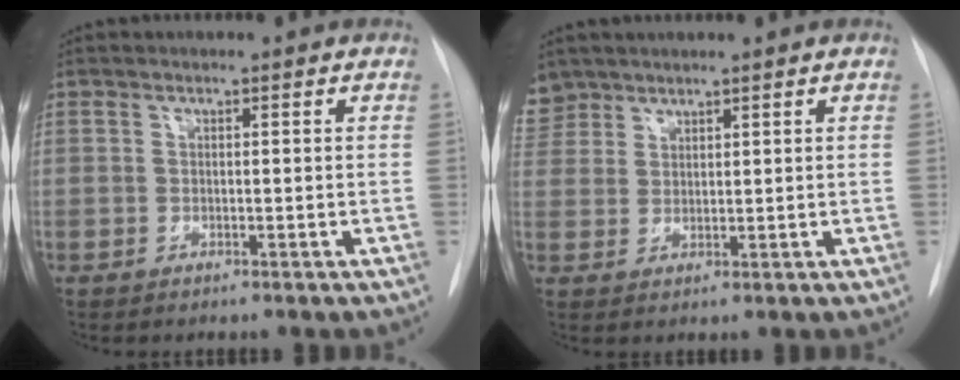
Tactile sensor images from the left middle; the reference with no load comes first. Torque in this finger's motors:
{"motor_torque": [0.13, -0.13, 0.02, -0.04]}